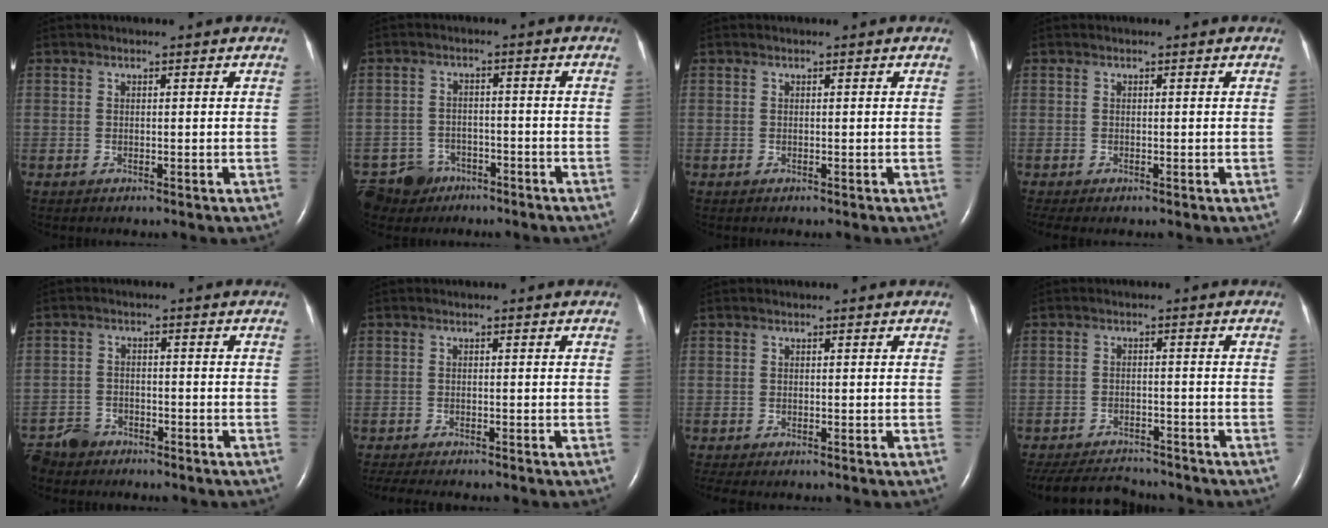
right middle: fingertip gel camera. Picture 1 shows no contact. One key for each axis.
{"total": 6.0, "fx": -4.2, "fy": 4.3, "fz": -0.1, "tx": 0.000, "ty": 0.005, "tz": -0.068}
{"total": 0.0}
{"total": 1.8, "fx": -1.4, "fy": 0.4, "fz": 1.0, "tx": -0.015, "ty": -0.006, "tz": -0.019}
{"total": 4.6, "fx": -4.0, "fy": 2.3, "fz": 0.3, "tx": -0.013, "ty": -0.004, "tz": -0.074}
{"total": 6.2, "fx": -5.4, "fy": 1.1, "fz": 3.0, "tx": -0.046, "ty": -0.010, "tz": -0.079}
{"total": 2.0, "fx": -1.7, "fy": 0.4, "fz": 1.0, "tx": -0.016, "ty": -0.006, "tz": -0.022}
{"total": 10.7, "fx": -9.9, "fy": 2.6, "fz": 2.9, "tx": -0.061, "ty": -0.003, "tz": -0.146}